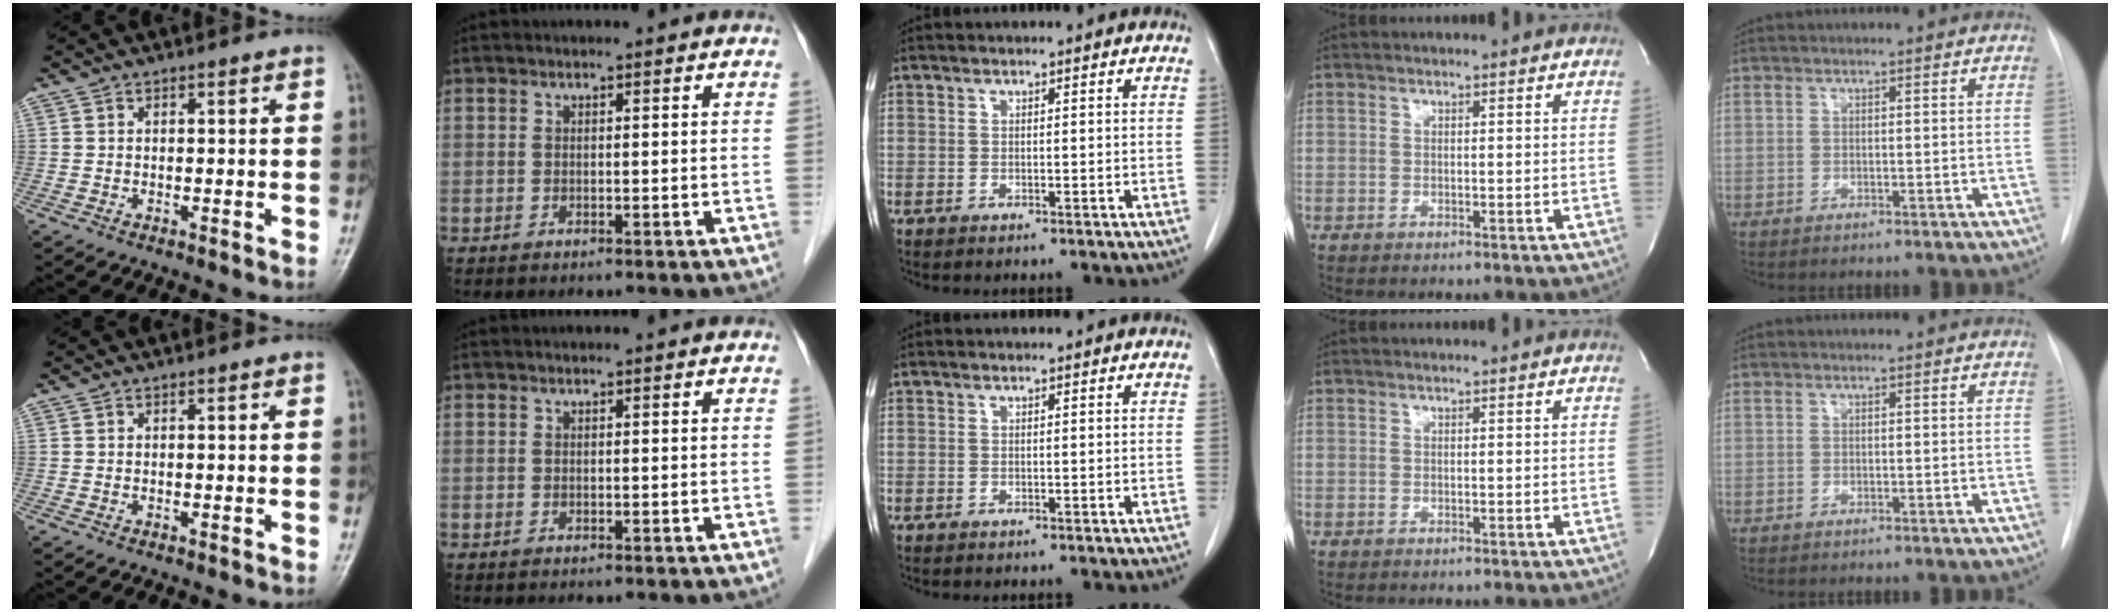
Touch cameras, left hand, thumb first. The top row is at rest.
{}